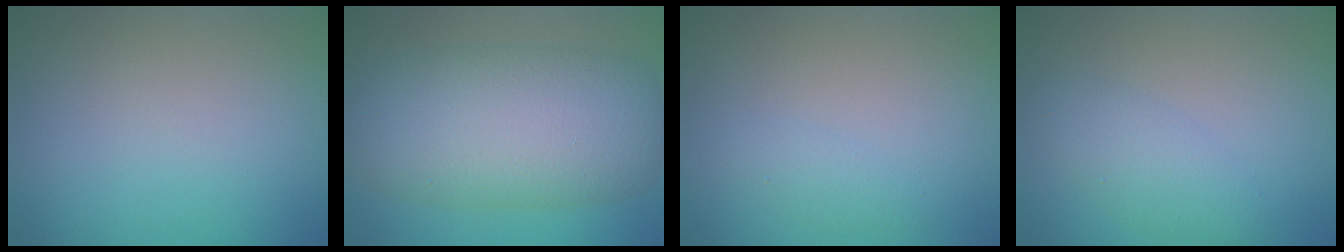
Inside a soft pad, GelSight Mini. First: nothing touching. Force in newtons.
{"total": 11.0, "press": 11.0, "slide": 0.4}
{"total": 1.0, "press": 1.0, "slide": 0.0}
{"total": 2.7, "press": 2.7, "slide": 0.0}